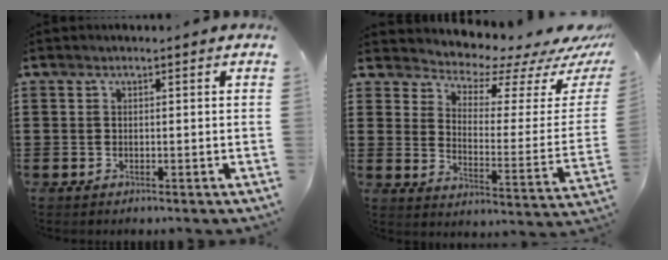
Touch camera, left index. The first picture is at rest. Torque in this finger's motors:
{"motor_torque": [2.14, 0.00, 0.43, 0.05]}